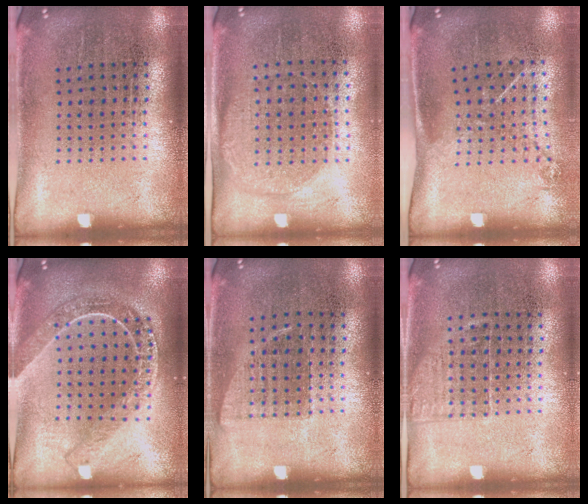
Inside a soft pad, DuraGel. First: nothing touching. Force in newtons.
{"total": 1.3, "press": 1.2, "slide": 0.5}
{"total": 1.2, "press": 0.8, "slide": 0.8}
{"total": 2.2, "press": 1.9, "slide": 1.1}
{"total": 0.6, "press": 0.6, "slide": 0.1}
{"total": 1.2, "press": 1.0, "slide": 0.7}